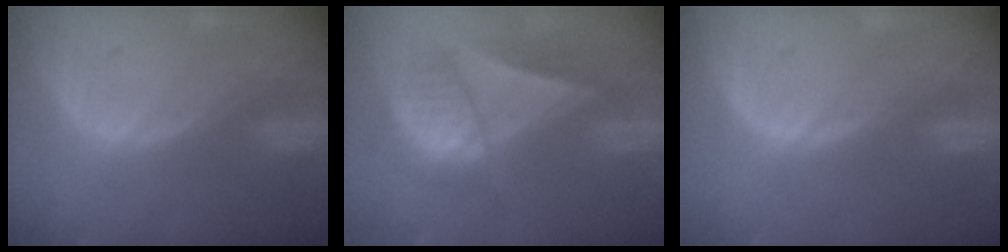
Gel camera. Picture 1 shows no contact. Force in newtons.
{"total": 7.4, "press": 7.2, "slide": 1.6}
{"total": 0.0}